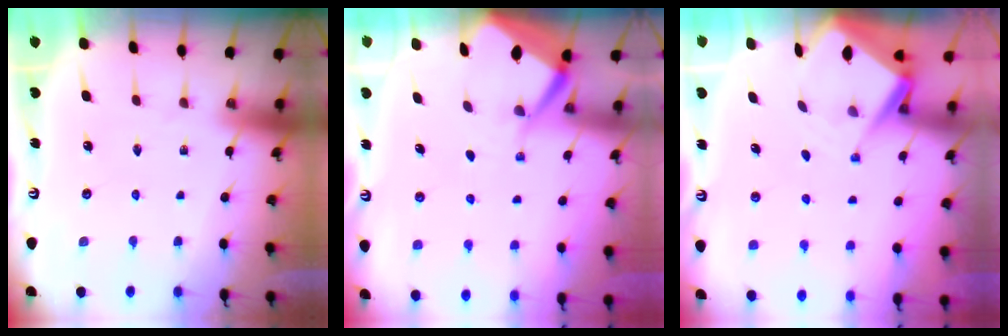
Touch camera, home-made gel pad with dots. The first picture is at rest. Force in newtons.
{"total": 4.9, "press": 4.8, "slide": 0.7}
{"total": 6.0, "press": 6.0, "slide": 0.7}